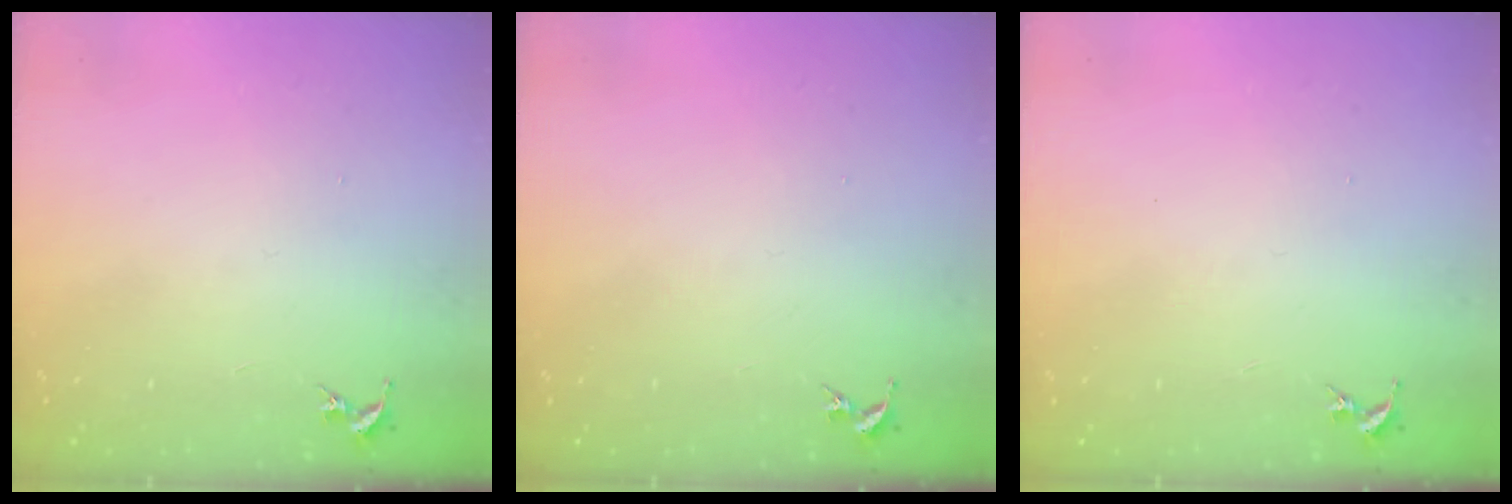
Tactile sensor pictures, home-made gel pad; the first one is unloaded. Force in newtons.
{"total": 0.0}
{"total": 0.0}